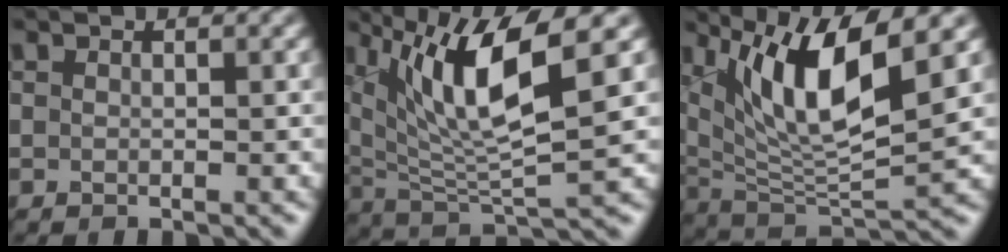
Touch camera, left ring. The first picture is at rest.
{"total": 9.6, "force": [4.1, 2.4, 8.4], "torque": [-0.157, -0.005, 0.081]}
{"total": 9.4, "force": [4.1, 2.6, 8.0], "torque": [-0.145, -0.013, 0.081]}